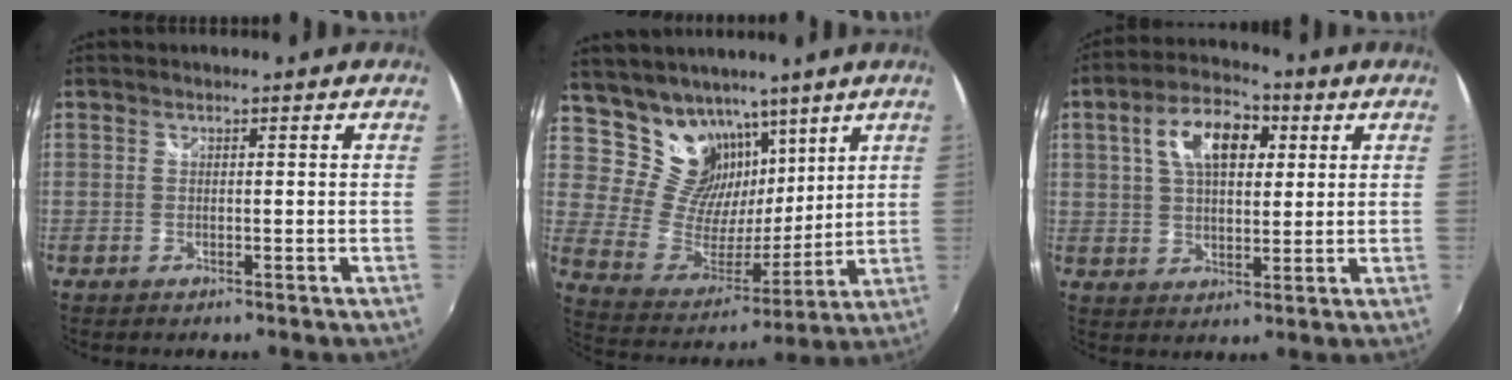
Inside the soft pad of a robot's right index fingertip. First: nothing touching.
{"total": 14.8, "force": [10.0, 9.4, 5.6], "torque": [-0.112, 0.006, 0.195]}
{"total": 11.2, "force": [3.7, 6.2, 8.6], "torque": [-0.152, 0.030, 0.059]}